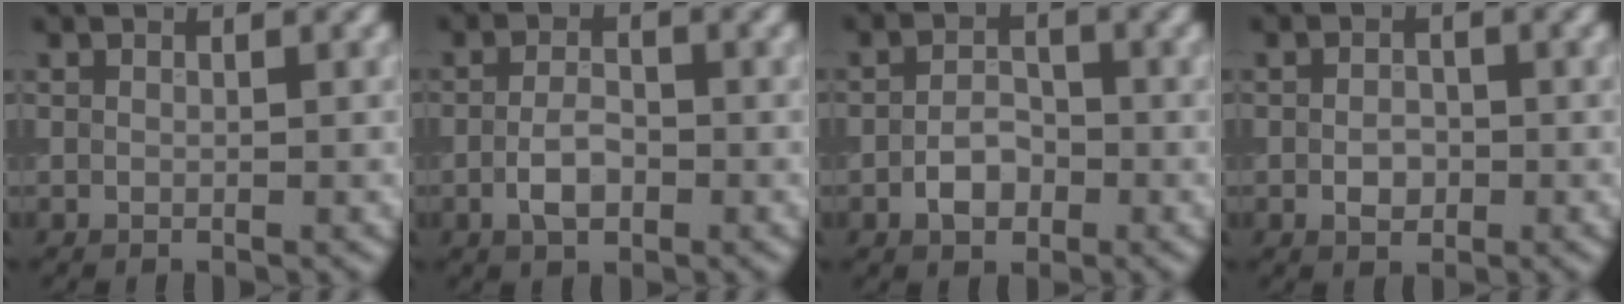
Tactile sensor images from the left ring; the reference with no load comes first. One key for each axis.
{"total": 2.9, "fx": -0.9, "fy": 1.5, "fz": 2.3, "tx": -0.041, "ty": 0.002, "tz": -0.021}
{"total": 2.8, "fx": -1.2, "fy": 1.8, "fz": 1.9, "tx": -0.029, "ty": 0.006, "tz": -0.024}
{"total": 1.9, "fx": -0.5, "fy": 1.3, "fz": 1.3, "tx": -0.022, "ty": 0.000, "tz": -0.011}